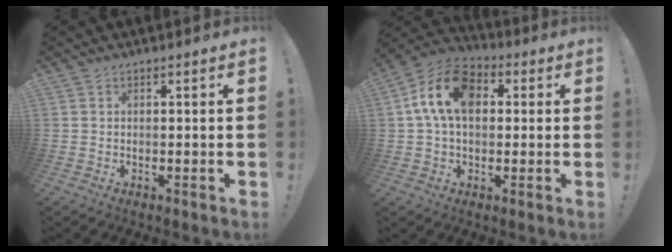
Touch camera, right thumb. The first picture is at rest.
{"total": 14.6, "force": [3.2, 9.7, 10.4], "torque": [-0.171, 0.012, 0.061]}